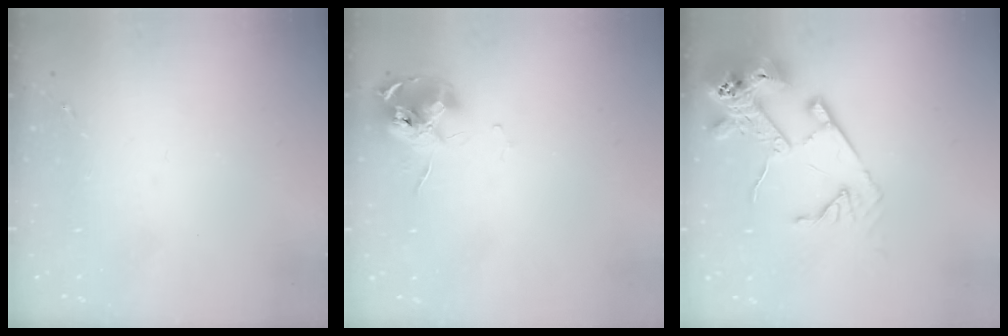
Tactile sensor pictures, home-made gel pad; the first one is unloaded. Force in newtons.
{"total": 12.0, "press": 11.9, "slide": 1.3}
{"total": 16.6, "press": 16.5, "slide": 2.0}